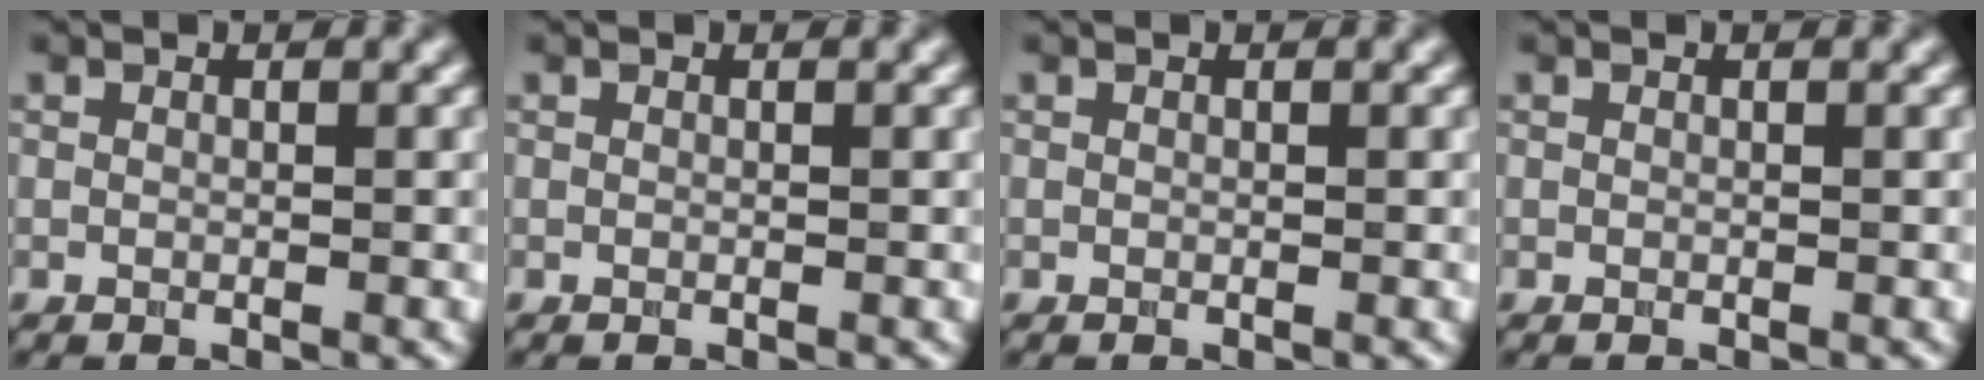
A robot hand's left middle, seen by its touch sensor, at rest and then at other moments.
{"total": 0.0}
{"total": 0.0}
{"total": 0.0}